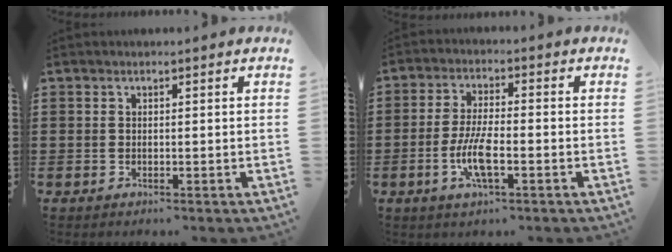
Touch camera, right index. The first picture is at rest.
{"total": 6.6, "force": [-2.2, 1.8, 6.0], "torque": [-0.133, -0.009, -0.045]}